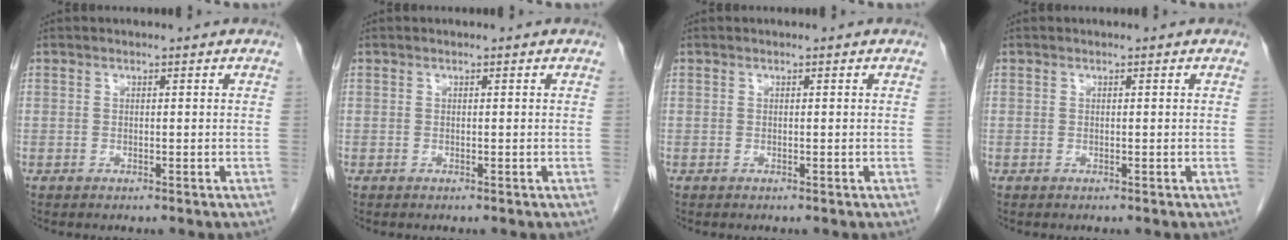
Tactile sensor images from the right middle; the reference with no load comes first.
{"total": 0.0}
{"total": 0.0}
{"total": 0.0}